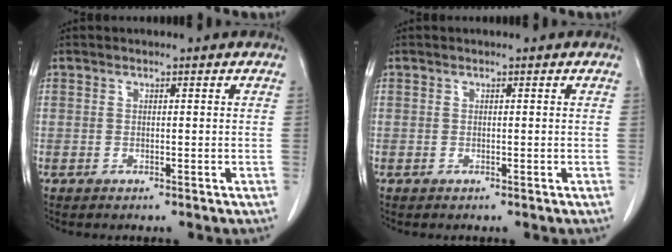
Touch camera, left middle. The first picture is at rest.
{"total": 0.0}